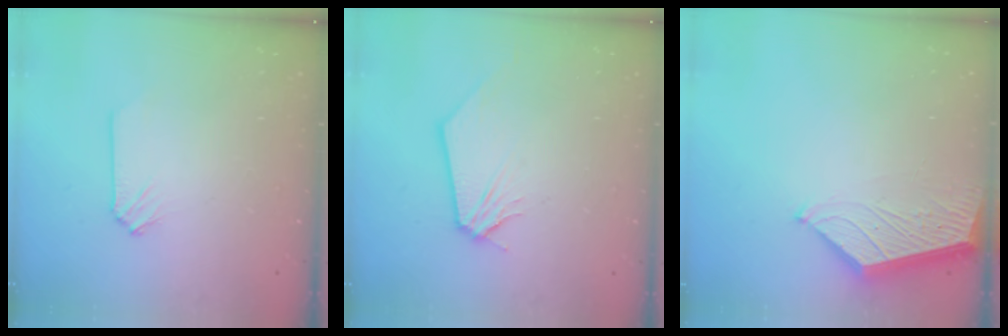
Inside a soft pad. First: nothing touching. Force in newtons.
{"total": 0.0}
{"total": 3.7, "press": 3.7, "slide": 0.5}